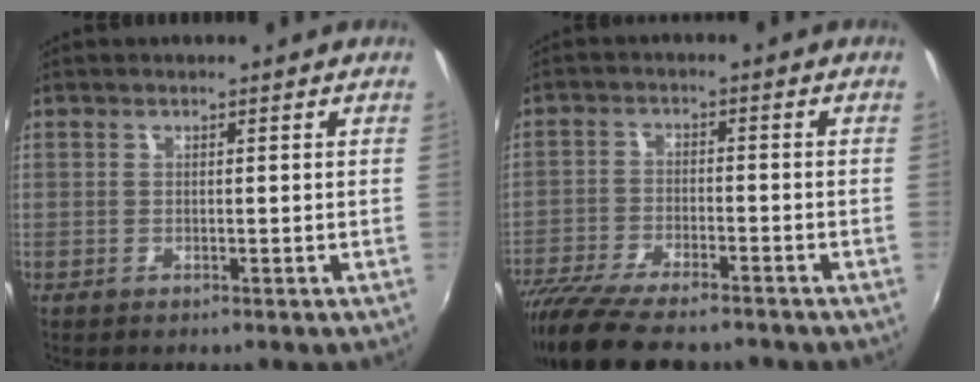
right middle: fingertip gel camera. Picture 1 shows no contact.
{"total": 15.5, "force": [-12.9, 3.7, 7.8], "torque": [-0.172, -0.042, -0.222]}